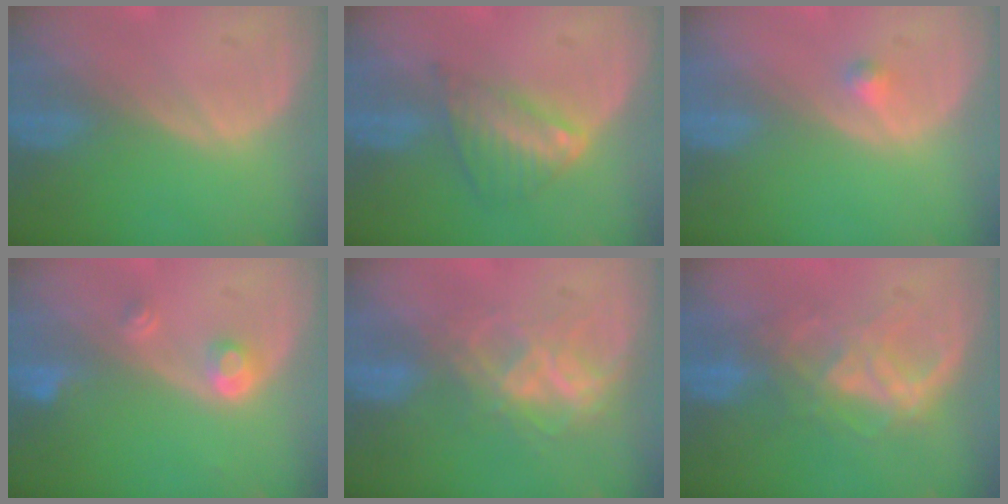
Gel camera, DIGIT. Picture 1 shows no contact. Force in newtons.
{"total": 6.1, "press": 5.3, "slide": 3.0}
{"total": 1.3, "press": 1.1, "slide": 0.7}
{"total": 2.9, "press": 2.7, "slide": 1.0}
{"total": 7.3, "press": 6.1, "slide": 3.9}
{"total": 6.5, "press": 6.5, "slide": 0.5}